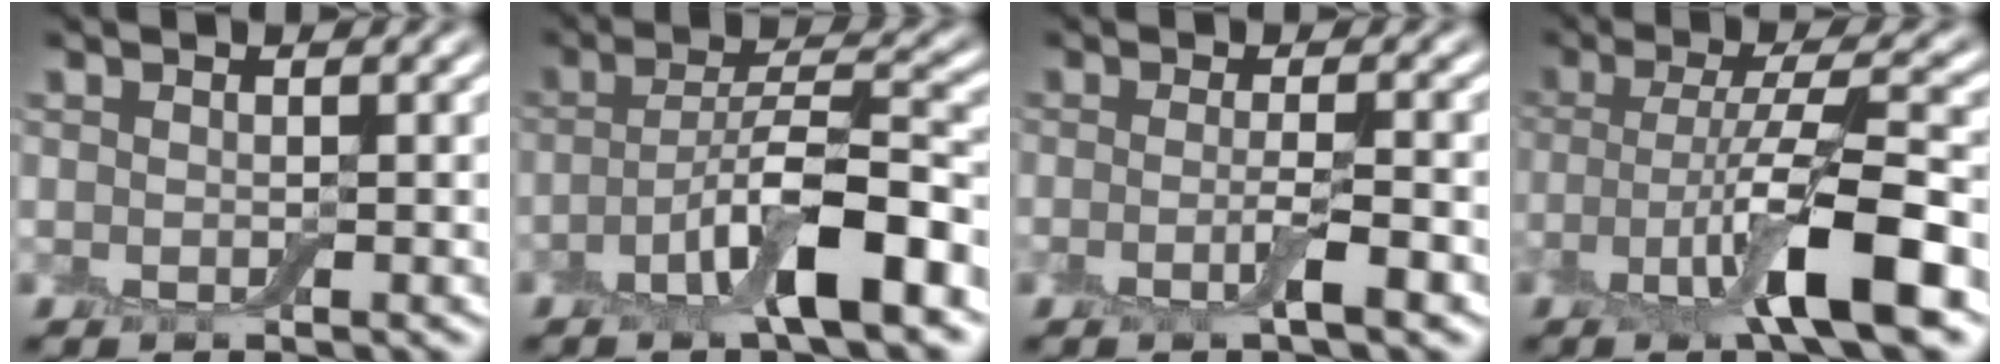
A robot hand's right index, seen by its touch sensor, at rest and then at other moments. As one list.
[{"total": 7.3, "force": [-3.2, 1.7, 6.4], "torque": [-0.111, 0.011, -0.060]}, {"total": 2.6, "force": [-0.8, 0.4, 2.5], "torque": [-0.045, -0.003, -0.019]}, {"total": 8.2, "force": [-3.0, 1.6, 7.4], "torque": [-0.131, 0.004, -0.059]}]